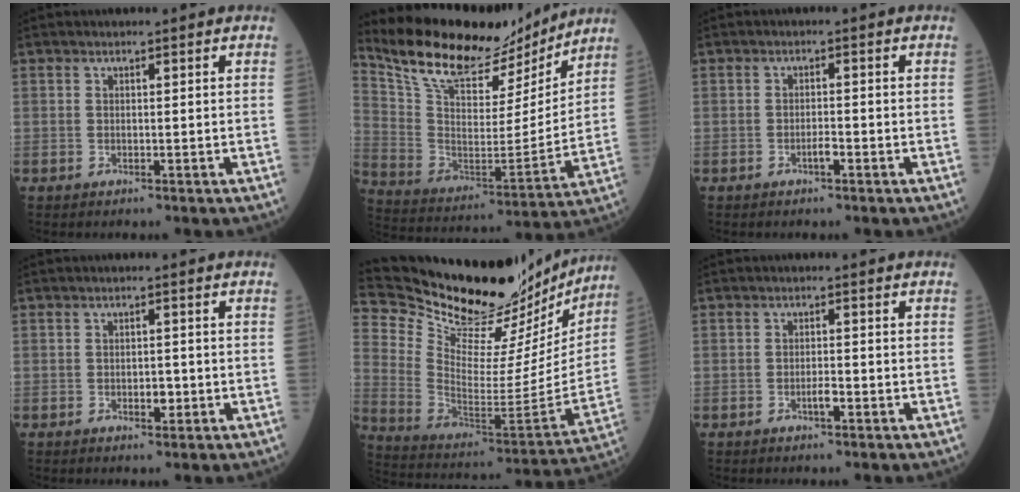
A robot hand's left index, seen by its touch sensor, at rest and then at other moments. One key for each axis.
{"total": 19.9, "fx": 18.0, "fy": 5.5, "fz": 6.5, "tx": -0.130, "ty": -0.013, "tz": 0.293}
{"total": 1.3, "fx": -0.9, "fy": 0.2, "fz": 0.9, "tx": -0.015, "ty": -0.002, "tz": -0.018}
{"total": 1.6, "fx": -0.7, "fy": 0.9, "fz": 1.2, "tx": -0.014, "ty": -0.002, "tz": -0.009}
{"total": 30.9, "fx": 27.2, "fy": 7.9, "fz": 12.2, "tx": -0.209, "ty": -0.063, "tz": 0.386}
{"total": 1.5, "fx": -0.9, "fy": 0.3, "fz": 1.2, "tx": -0.020, "ty": -0.003, "tz": -0.017}